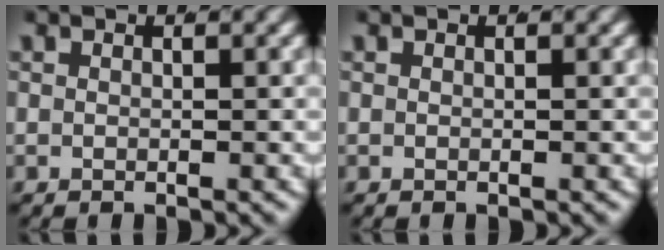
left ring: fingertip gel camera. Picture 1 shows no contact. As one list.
[{"total": 0.0}]